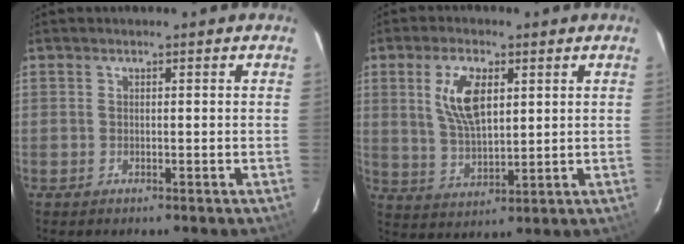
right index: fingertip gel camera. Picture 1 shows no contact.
{"total": 9.3, "force": [3.1, 4.4, 7.6], "torque": [-0.147, 0.006, 0.066]}